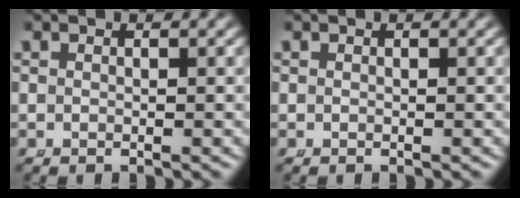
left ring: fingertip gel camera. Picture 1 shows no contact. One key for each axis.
{"total": 0.0}